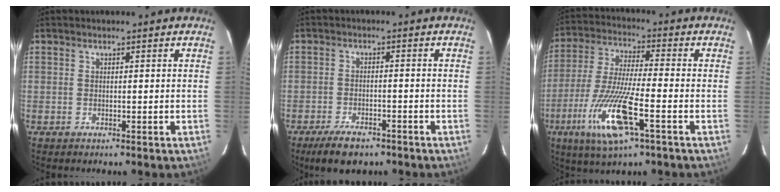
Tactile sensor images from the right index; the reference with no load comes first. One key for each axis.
{"total": 6.5, "fx": -4.9, "fy": 2.5, "fz": 3.4, "tx": -0.064, "ty": -0.004, "tz": -0.079}
{"total": 14.0, "fx": -5.8, "fy": 1.6, "fz": 12.6, "tx": -0.261, "ty": -0.024, "tz": -0.106}